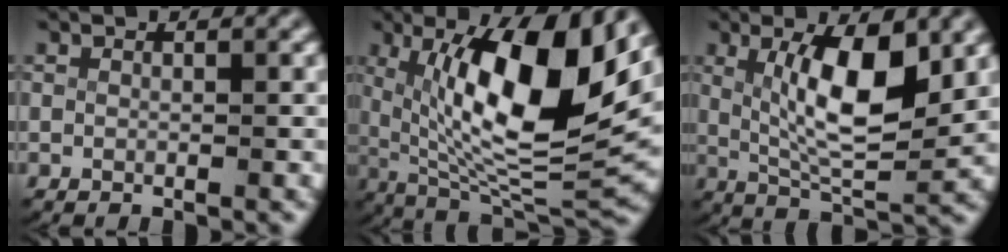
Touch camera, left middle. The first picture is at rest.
{"total": 14.9, "force": [2.0, 6.5, 13.2], "torque": [-0.220, -0.018, 0.052]}
{"total": 7.4, "force": [1.6, 2.6, 6.8], "torque": [-0.122, -0.018, 0.039]}